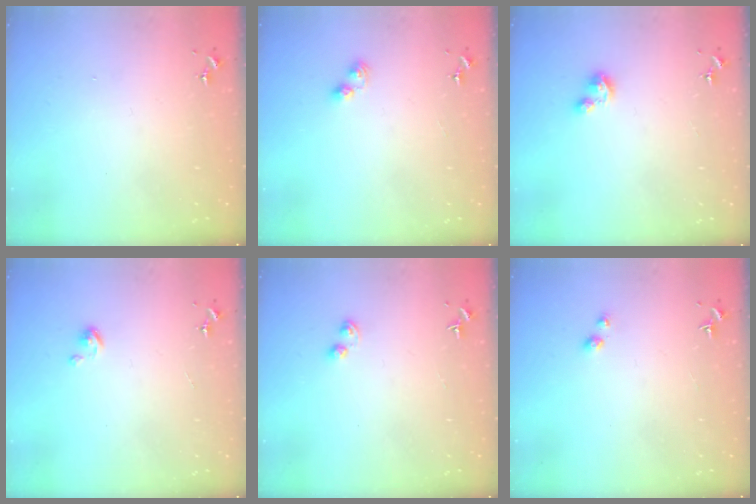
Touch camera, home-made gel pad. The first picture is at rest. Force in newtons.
{"total": 3.3, "press": 3.3, "slide": 0.4}
{"total": 3.5, "press": 3.5, "slide": 0.3}
{"total": 3.7, "press": 3.7, "slide": 0.3}
{"total": 3.2, "press": 3.1, "slide": 0.9}
{"total": 2.9, "press": 2.8, "slide": 0.4}